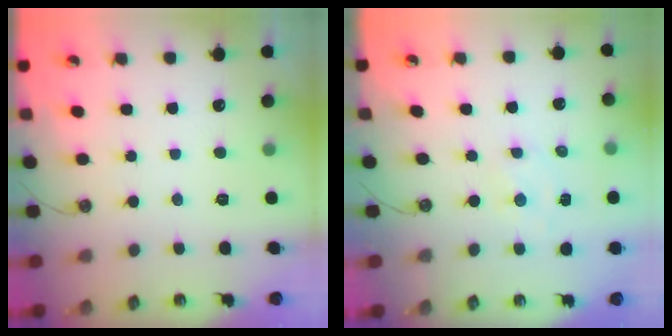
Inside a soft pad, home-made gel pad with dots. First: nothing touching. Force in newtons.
{"total": 2.3, "press": 2.3, "slide": 0.4}